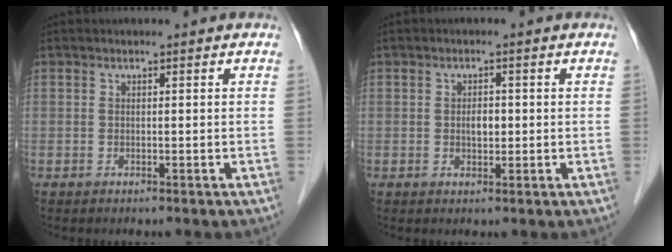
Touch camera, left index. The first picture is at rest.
{"total": 2.1, "force": [0.0, 1.2, 1.8], "torque": [-0.031, 0.001, 0.000]}